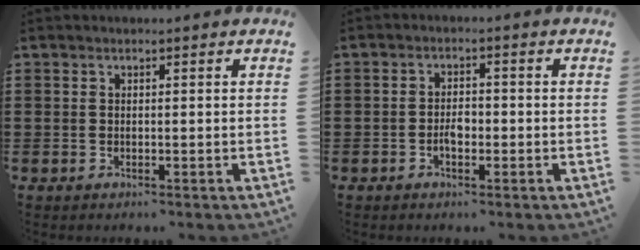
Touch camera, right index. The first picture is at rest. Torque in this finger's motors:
{"motor_torque": [2.14, 0.00, 0.06, 0.04]}